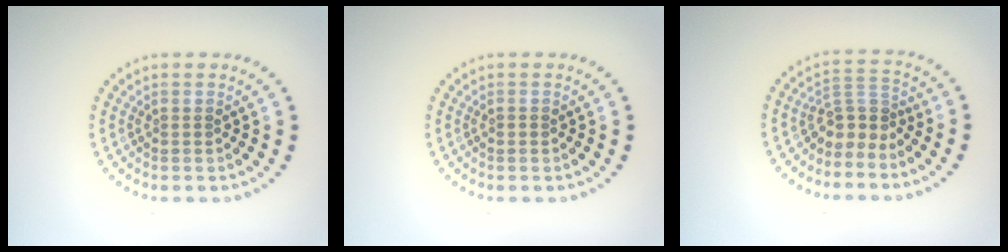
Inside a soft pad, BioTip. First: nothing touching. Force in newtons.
{"total": 0.5, "press": 0.5, "slide": 0.1}
{"total": 2.8, "press": 1.9, "slide": 2.1}